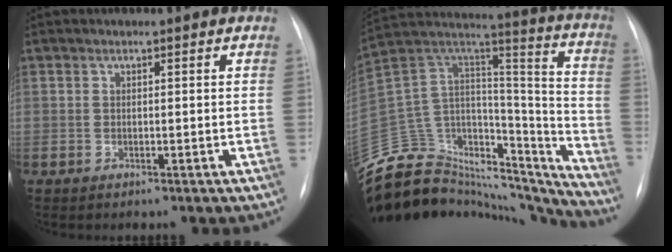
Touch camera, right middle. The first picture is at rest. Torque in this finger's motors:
{"motor_torque": [1.01, -1.13, 0.57, 0.02]}